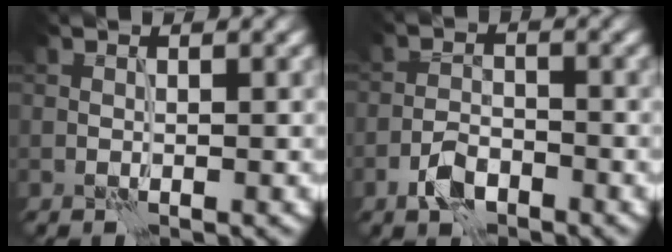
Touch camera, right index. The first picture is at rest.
{"total": 2.9, "force": [-1.9, 1.4, 1.7], "torque": [-0.028, 0.006, -0.041]}